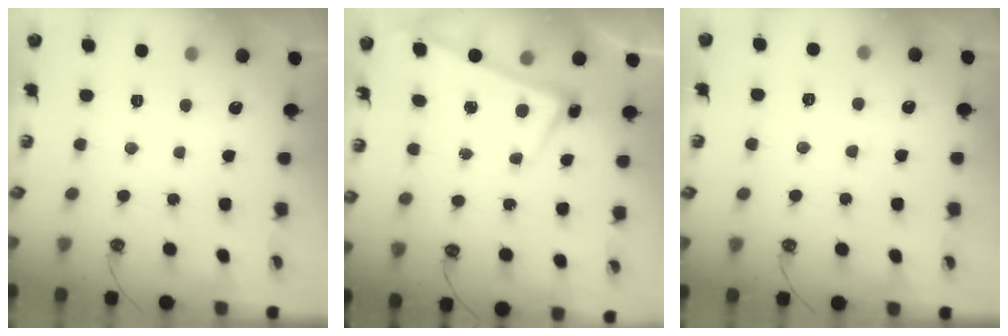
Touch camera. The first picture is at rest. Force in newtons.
{"total": 2.5, "press": 2.4, "slide": 0.6}
{"total": 0.6, "press": 0.3, "slide": 0.6}